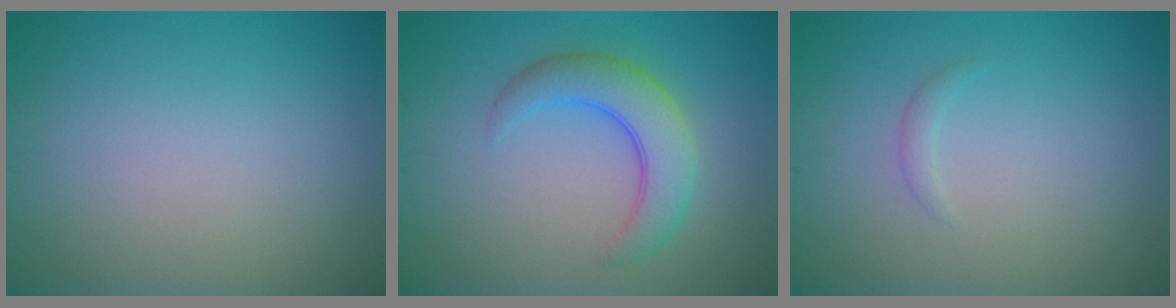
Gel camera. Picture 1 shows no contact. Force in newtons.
{"total": 4.8, "press": 4.8, "slide": 0.1}
{"total": 0.7, "press": 0.7, "slide": 0.1}